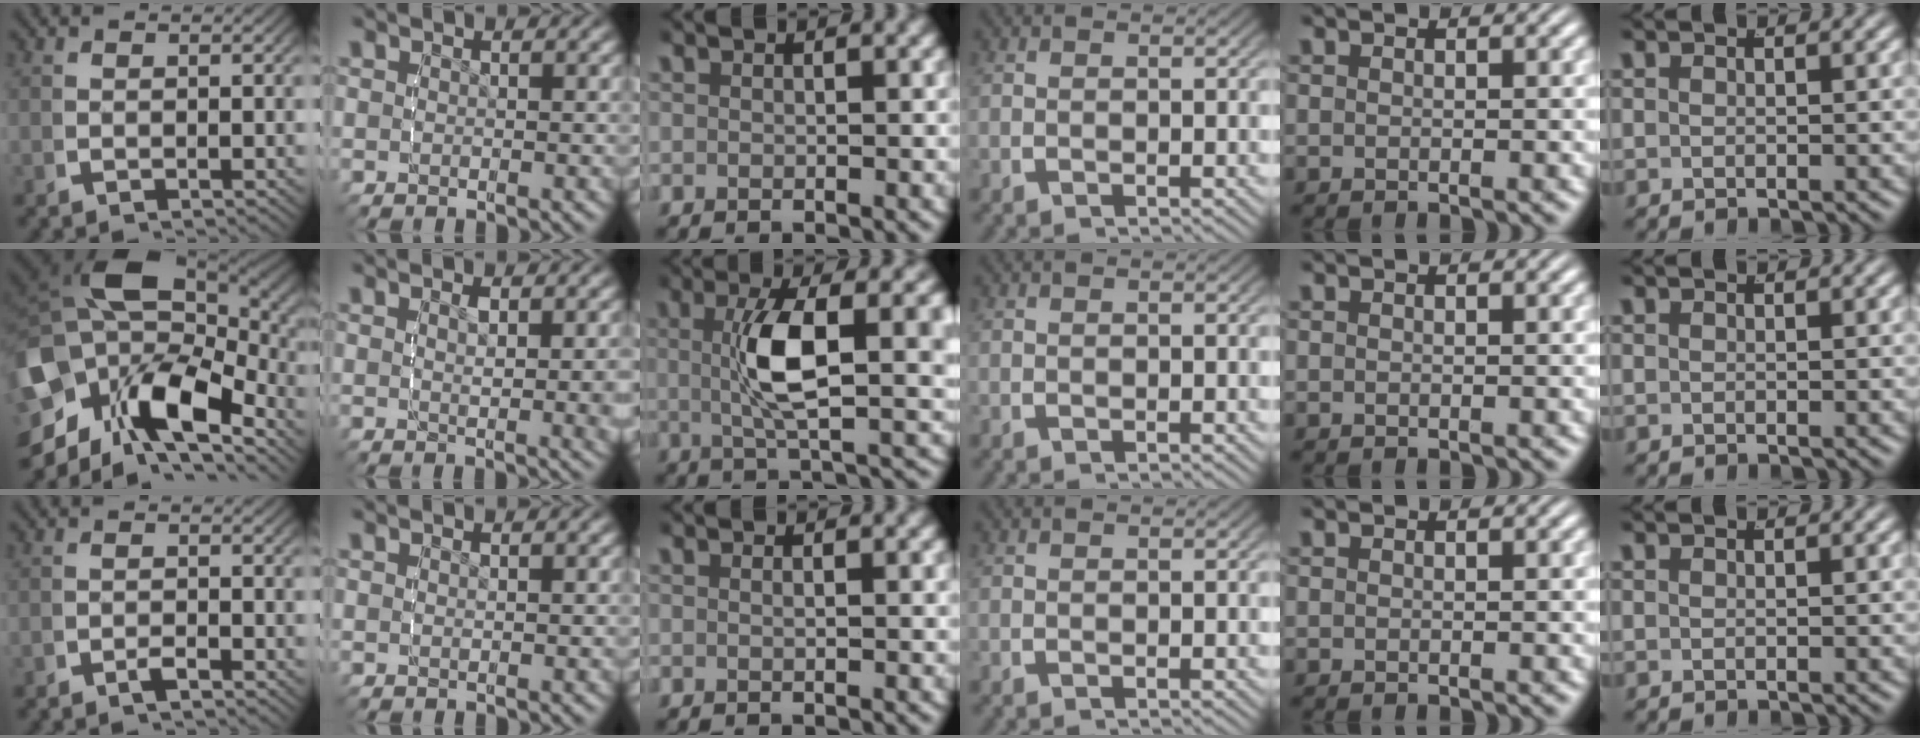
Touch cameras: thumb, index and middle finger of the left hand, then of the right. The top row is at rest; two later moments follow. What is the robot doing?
{"motion": "lift_and_place", "object": "stress ball aka squeeze ball"}